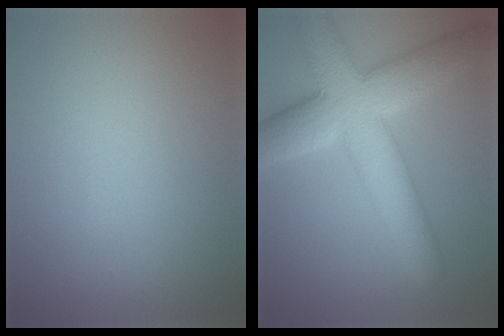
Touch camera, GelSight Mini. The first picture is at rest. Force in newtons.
{"total": 9.7, "press": 9.7, "slide": 0.2}